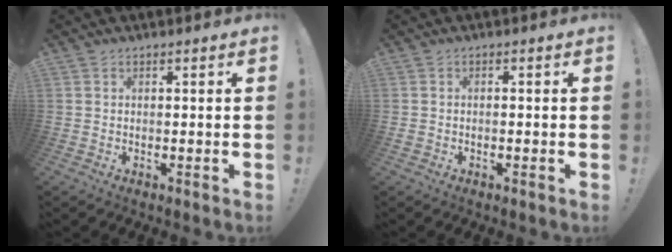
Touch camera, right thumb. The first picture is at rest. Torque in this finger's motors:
{"motor_torque": [0.00, 0.05, 0.13, -0.25, -0.02]}